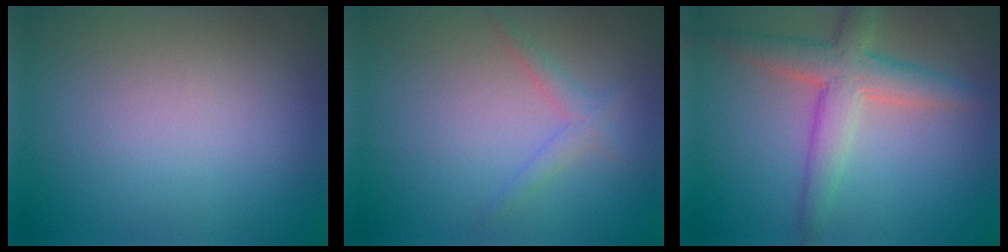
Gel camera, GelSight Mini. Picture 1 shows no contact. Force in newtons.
{"total": 1.5, "press": 1.5, "slide": 0.1}
{"total": 4.8, "press": 4.8, "slide": 0.1}